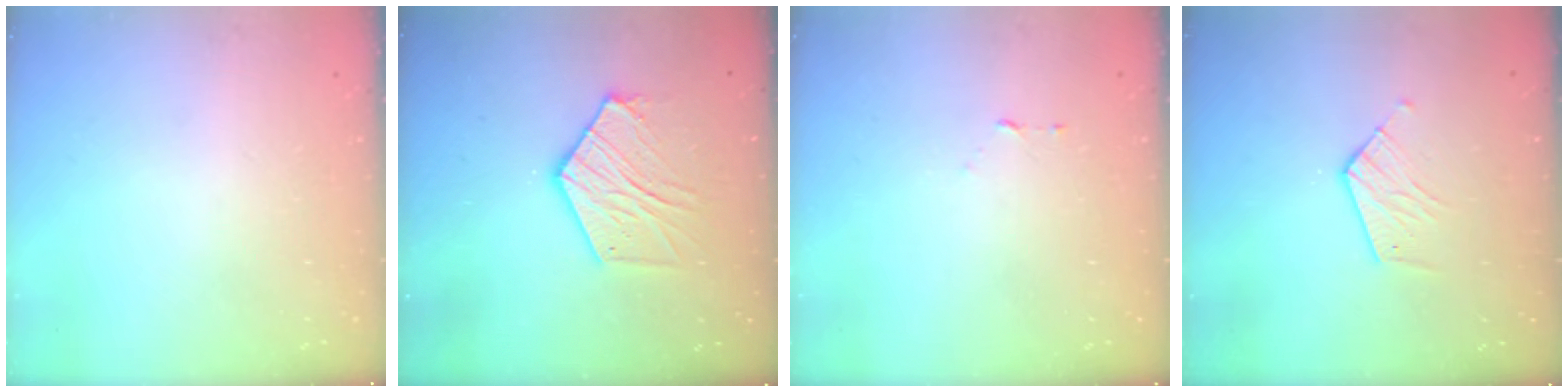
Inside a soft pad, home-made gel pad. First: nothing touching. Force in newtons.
{"total": 11.8, "press": 11.8, "slide": 0.7}
{"total": 3.2, "press": 3.2, "slide": 0.3}
{"total": 6.9, "press": 6.9, "slide": 0.2}